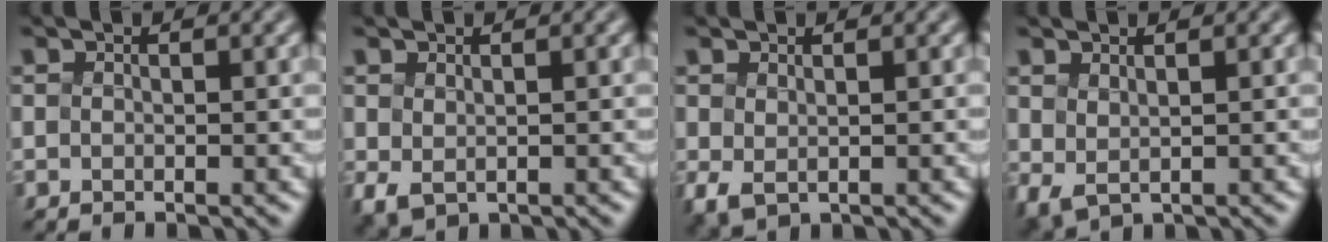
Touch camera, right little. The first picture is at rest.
{"total": 1.5, "force": [0.1, 1.0, 1.1], "torque": [-0.027, -0.005, 0.008]}
{"total": 1.6, "force": [0.1, 1.0, 1.3], "torque": [-0.032, -0.004, 0.006]}
{"total": 1.7, "force": [0.7, 0.9, 1.2], "torque": [-0.032, -0.004, 0.019]}